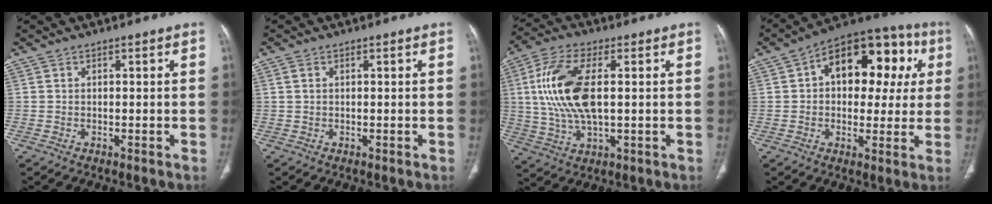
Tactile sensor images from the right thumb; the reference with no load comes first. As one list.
[{"total": 1.2, "force": [0.5, 0.7, 0.9], "torque": [-0.029, 0.009, 0.014]}, {"total": 14.9, "force": [1.9, 6.5, 13.2], "torque": [-0.286, 0.004, 0.041]}, {"total": 19.2, "force": [4.6, 11.7, 14.5], "torque": [-0.145, 0.033, 0.056]}]